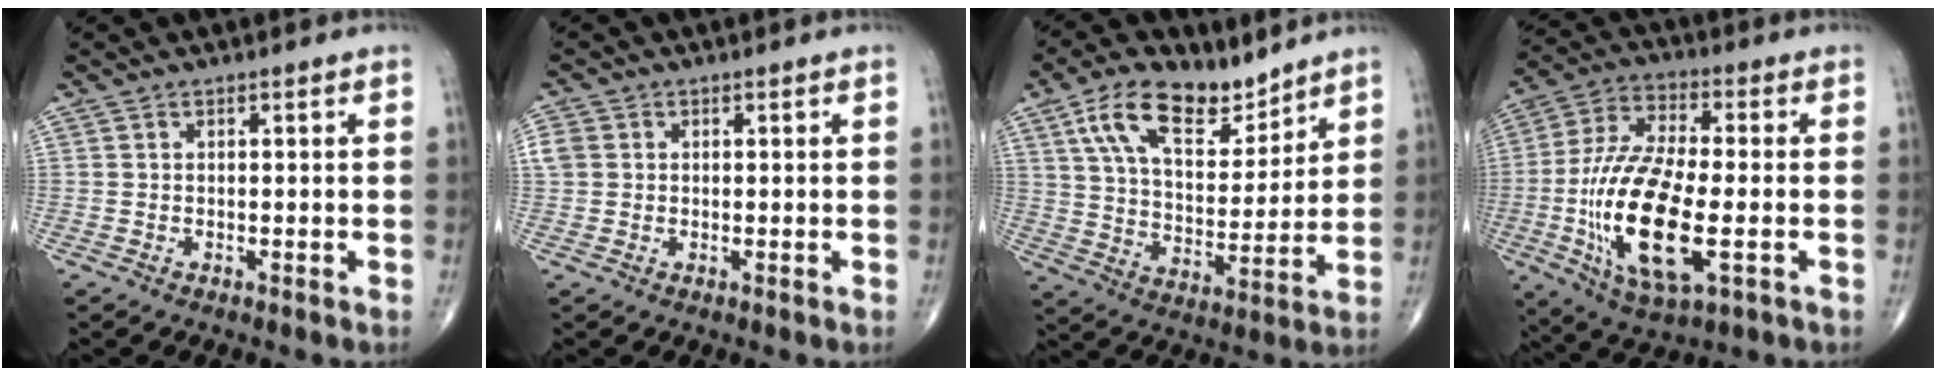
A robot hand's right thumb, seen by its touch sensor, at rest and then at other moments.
{"total": 3.0, "force": [0.5, 2.6, 1.3], "torque": [-0.026, 0.010, 0.010]}
{"total": 15.1, "force": [9.5, 7.6, 9.0], "torque": [-0.129, -0.045, 0.175]}
{"total": 20.1, "force": [-4.2, 7.6, 18.1], "torque": [-0.373, 0.006, -0.066]}